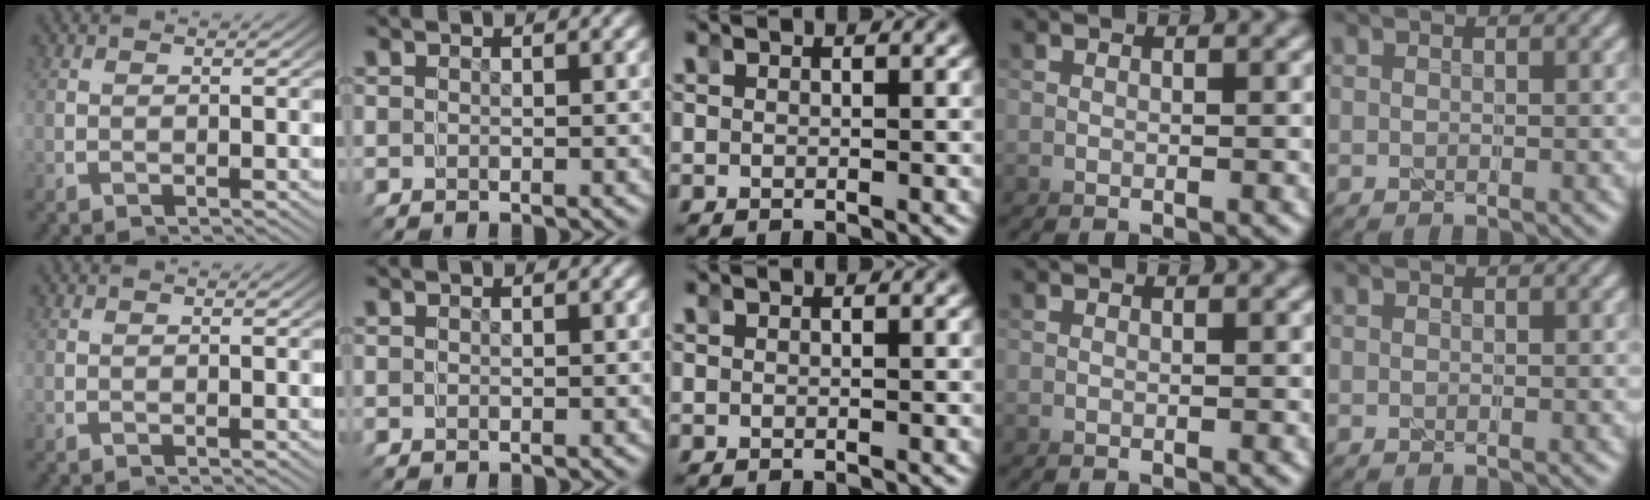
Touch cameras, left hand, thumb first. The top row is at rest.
{}